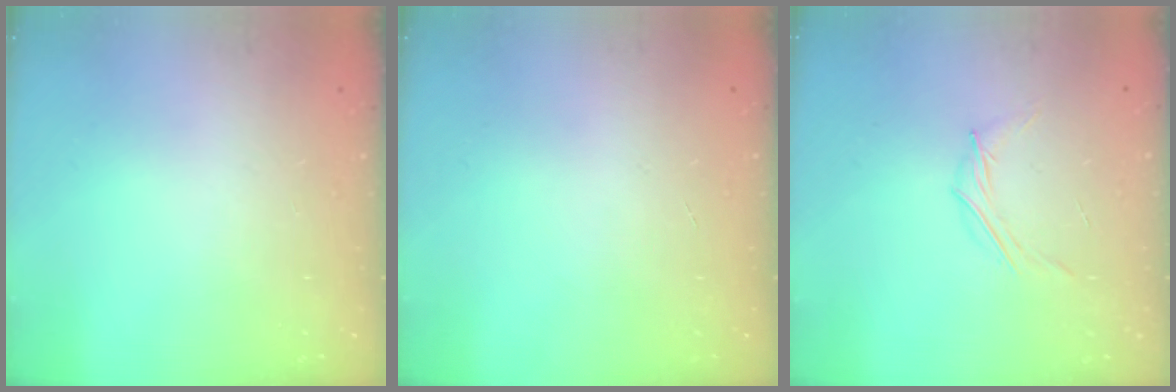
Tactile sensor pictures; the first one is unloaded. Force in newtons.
{"total": 0.0}
{"total": 4.1, "press": 4.0, "slide": 1.0}